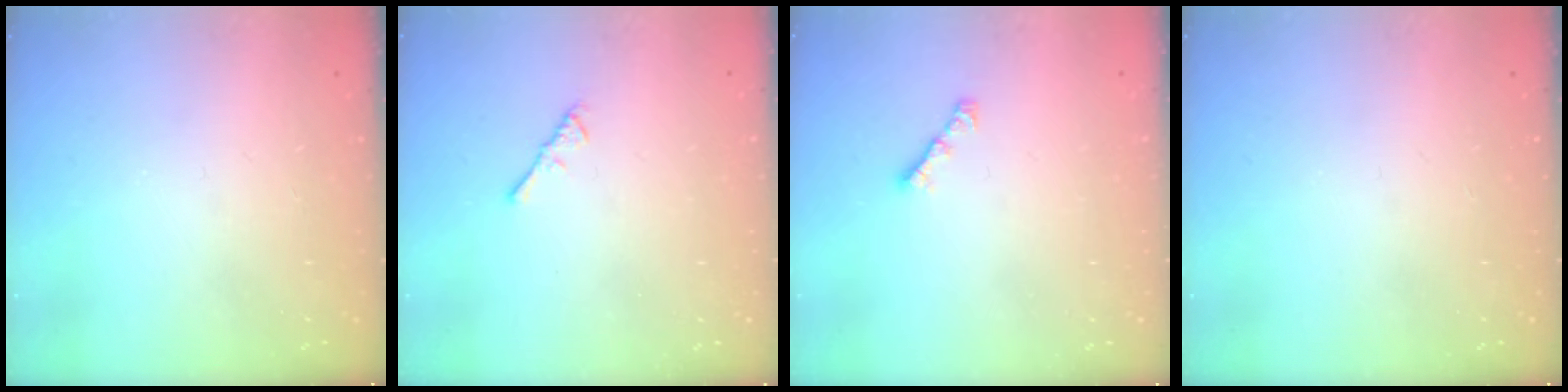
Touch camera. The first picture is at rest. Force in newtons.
{"total": 2.2, "press": 2.1, "slide": 0.5}
{"total": 2.6, "press": 2.5, "slide": 0.7}
{"total": 0.0}